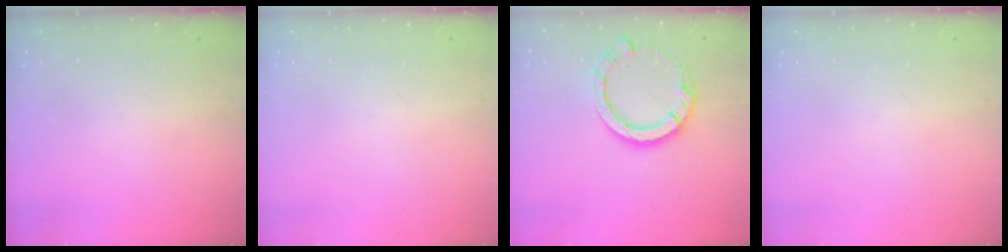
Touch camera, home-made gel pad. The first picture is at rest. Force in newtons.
{"total": 0.0}
{"total": 8.9, "press": 8.9, "slide": 1.0}
{"total": 0.0}